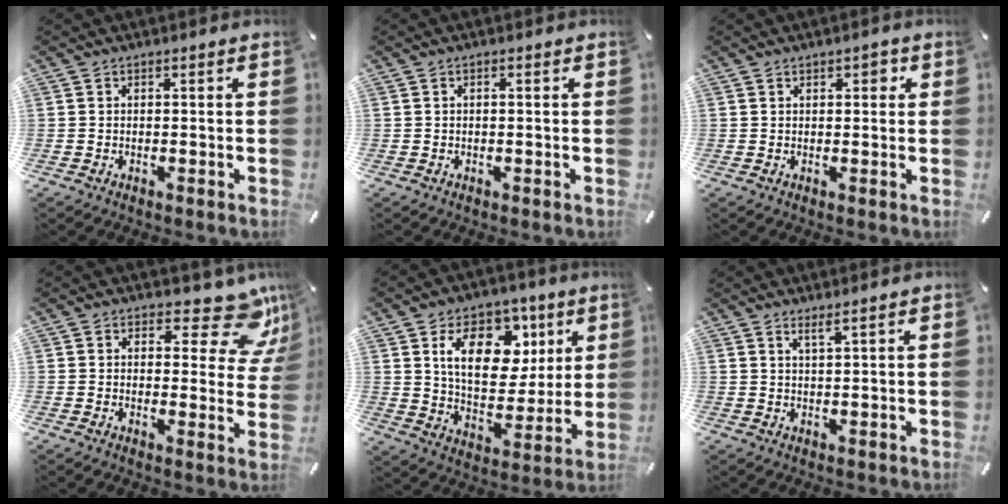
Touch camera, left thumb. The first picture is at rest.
{"total": 0.5, "force": [0.1, 0.2, 0.5], "torque": [-0.010, 0.002, 0.001]}
{"total": 1.8, "force": [0.9, 1.0, 1.3], "torque": [-0.013, -0.002, 0.011]}
{"total": 13.0, "force": [8.4, 5.1, 8.6], "torque": [-0.093, -0.067, 0.140]}
{"total": 17.2, "force": [7.7, 11.3, 10.4], "torque": [-0.166, -0.023, 0.137]}
{"total": 2.5, "force": [2.1, -0.1, 1.3], "torque": [-0.029, -0.006, 0.039]}